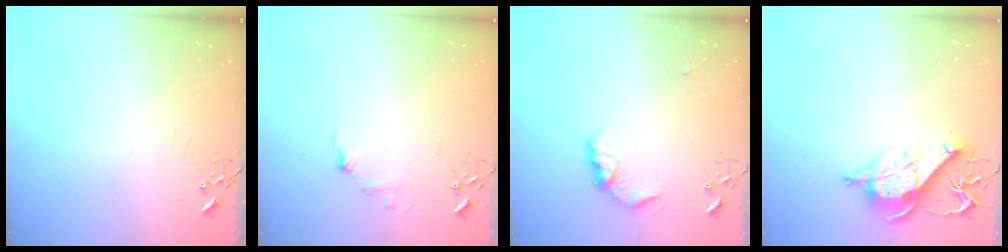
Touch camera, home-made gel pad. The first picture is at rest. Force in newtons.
{"total": 7.3, "press": 7.2, "slide": 1.0}
{"total": 10.5, "press": 10.4, "slide": 0.5}
{"total": 12.3, "press": 12.1, "slide": 2.0}